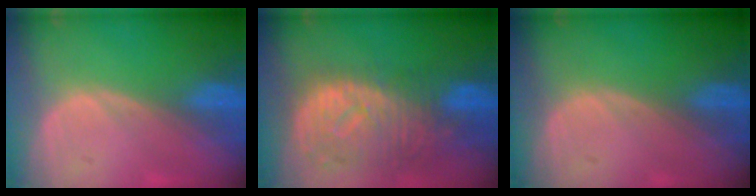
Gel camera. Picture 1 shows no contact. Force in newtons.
{"total": 11.2, "press": 9.8, "slide": 5.4}
{"total": 0.0}